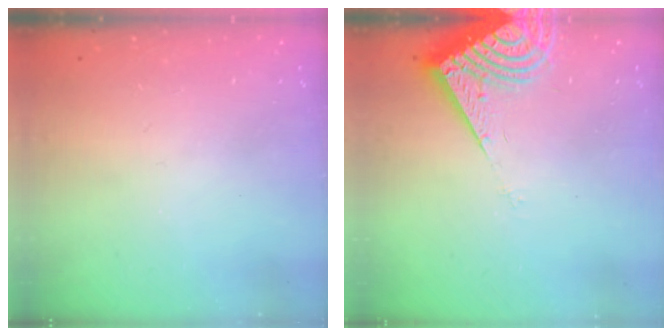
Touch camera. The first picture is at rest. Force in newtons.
{"total": 10.7, "press": 10.6, "slide": 1.1}